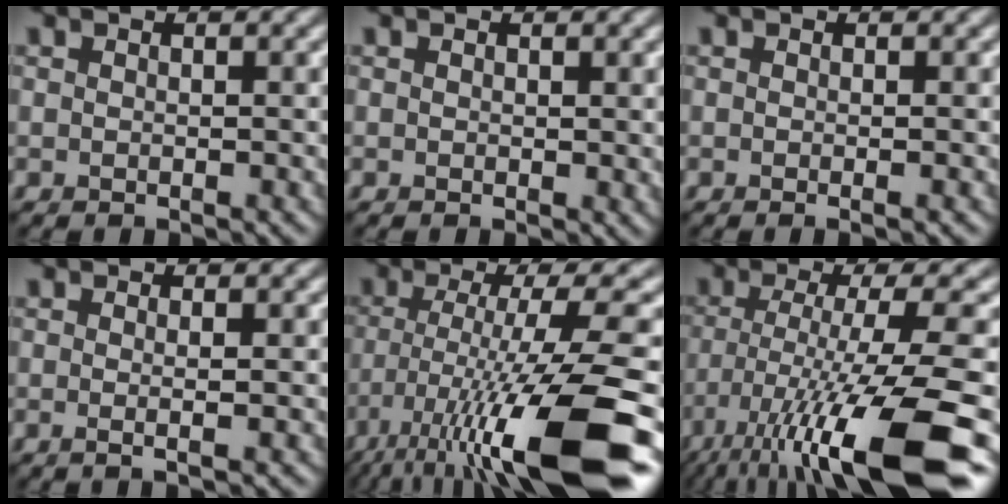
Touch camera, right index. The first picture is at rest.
{"total": 0.6, "force": [0.2, 0.2, 0.5], "torque": [-0.005, -0.003, 0.001]}
{"total": 1.0, "force": [-0.2, 0.3, 1.0], "torque": [-0.010, -0.006, -0.006]}
{"total": 1.6, "force": [-0.1, 0.5, 1.6], "torque": [-0.021, -0.002, -0.008]}
{"total": 14.2, "force": [-7.3, 2.5, 11.9], "torque": [-0.195, -0.009, -0.118]}
{"total": 14.2, "force": [-7.4, 2.6, 11.8], "torque": [-0.194, -0.013, -0.121]}